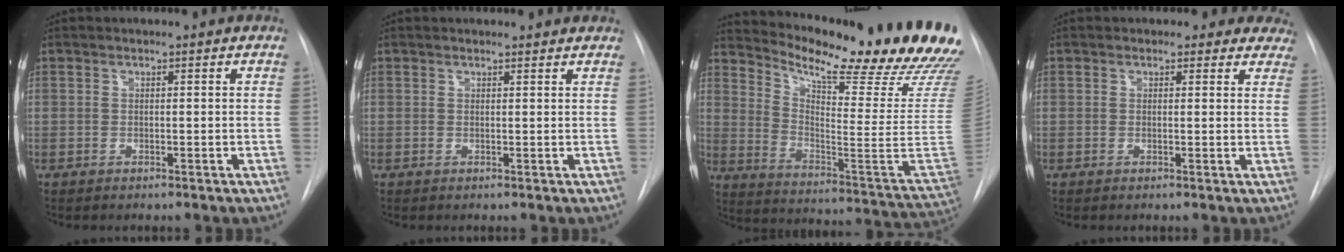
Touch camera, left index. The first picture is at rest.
{"total": 3.6, "force": [3.5, 0.8, 0.7], "torque": [-0.012, 0.010, 0.032]}
{"total": 26.4, "force": [22.2, 0.6, 14.3], "torque": [-0.232, -0.105, 0.296]}
{"total": 6.4, "force": [5.5, 3.2, 0.5], "torque": [0.031, -0.004, 0.033]}